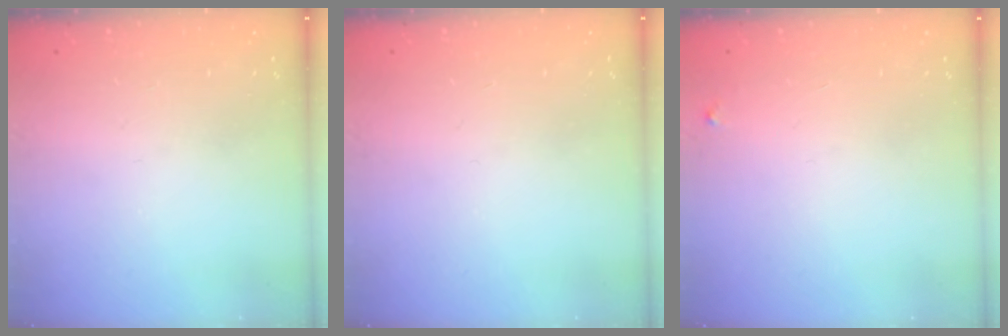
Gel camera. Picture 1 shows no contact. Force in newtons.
{"total": 0.0}
{"total": 2.3, "press": 2.3, "slide": 0.2}